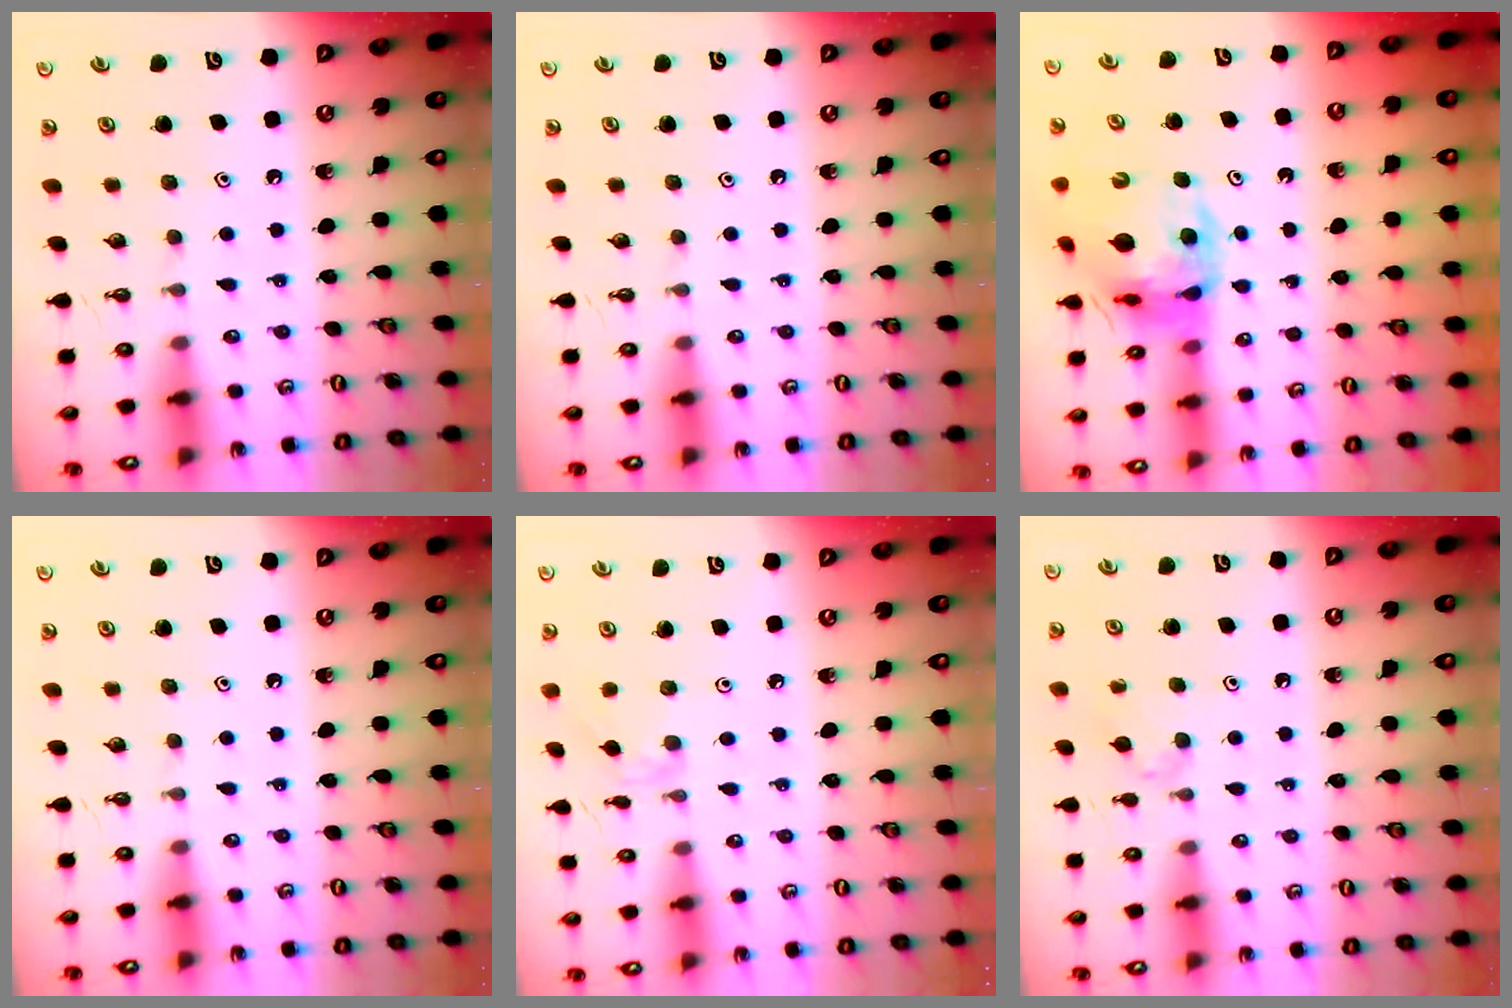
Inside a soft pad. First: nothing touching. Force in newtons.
{"total": 0.0}
{"total": 15.4, "press": 15.3, "slide": 1.9}
{"total": 0.0}
{"total": 2.0, "press": 1.9, "slide": 0.5}
{"total": 2.7, "press": 2.6, "slide": 0.6}